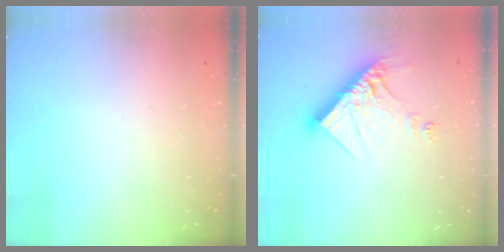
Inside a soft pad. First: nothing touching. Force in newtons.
{"total": 14.4, "press": 14.3, "slide": 1.5}